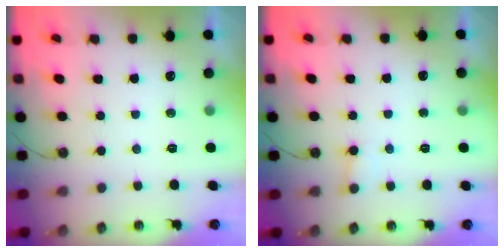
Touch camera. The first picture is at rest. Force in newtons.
{"total": 5.1, "press": 5.0, "slide": 0.5}